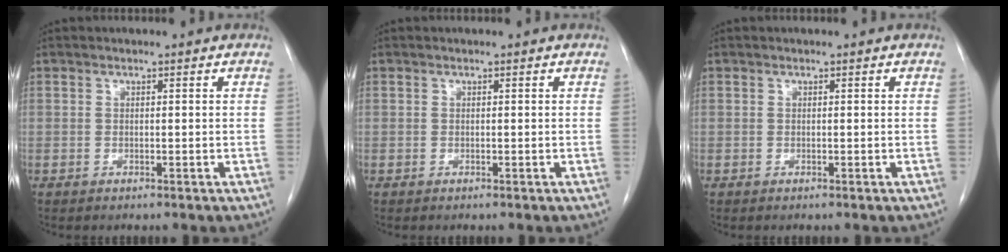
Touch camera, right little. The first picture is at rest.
{"total": 0.0}
{"total": 0.0}